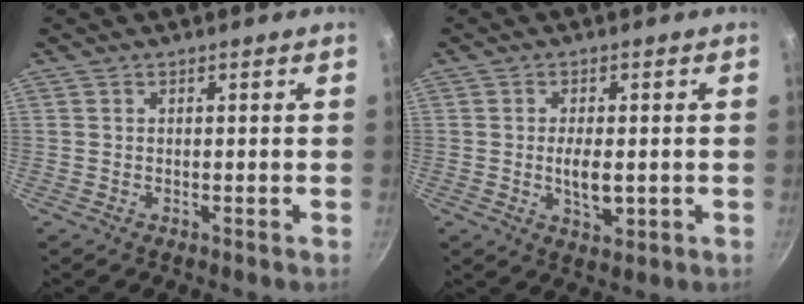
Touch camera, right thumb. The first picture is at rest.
{"total": 5.1, "force": [-0.5, 2.5, 4.5], "torque": [-0.075, -0.007, -0.005]}